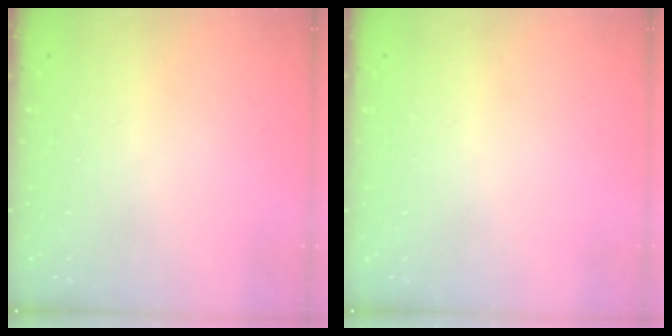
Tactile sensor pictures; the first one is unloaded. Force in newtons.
{"total": 0.0}